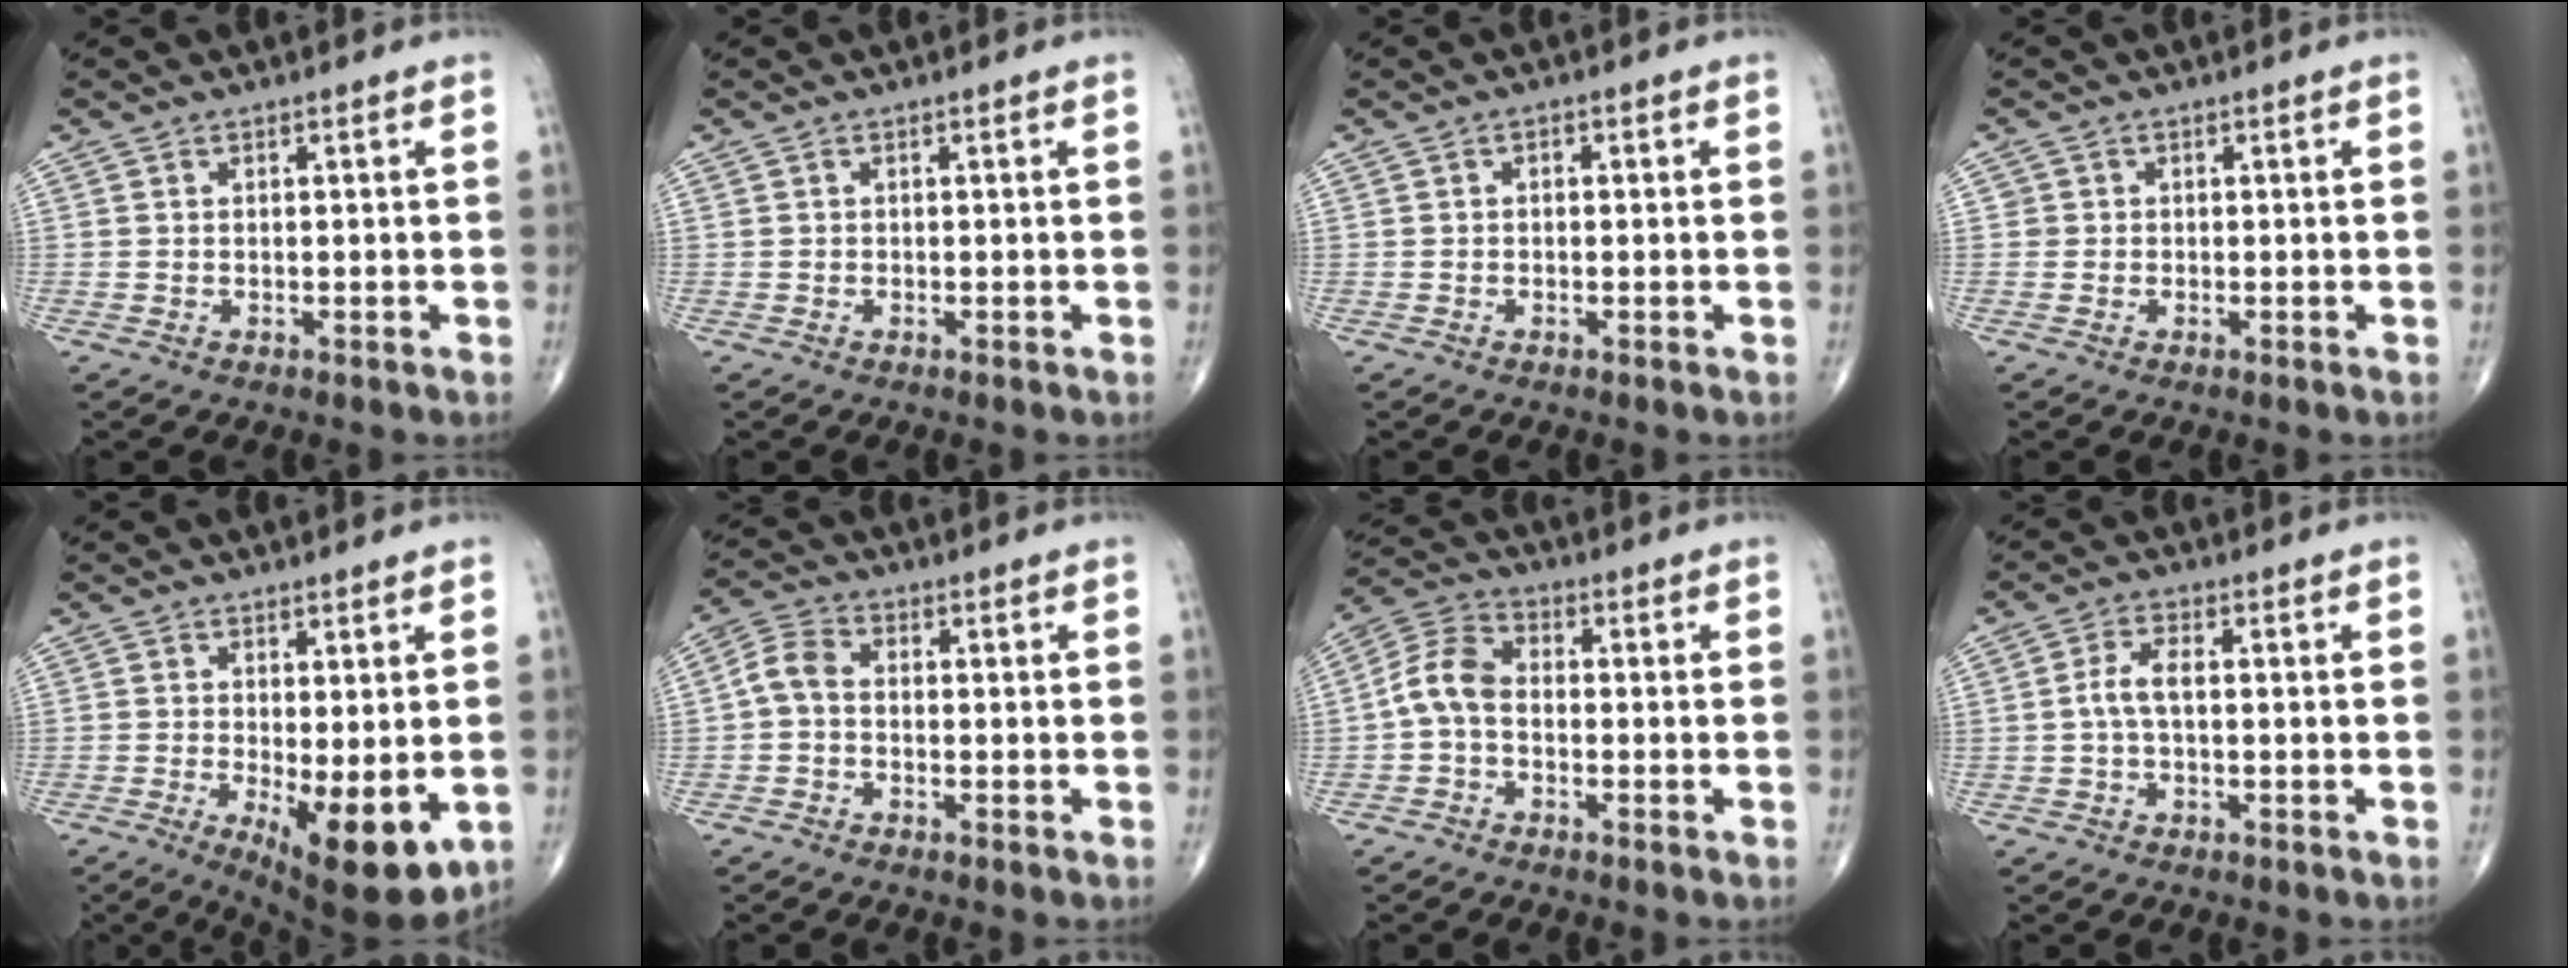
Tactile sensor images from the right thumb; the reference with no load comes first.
{"total": 0.0}
{"total": 0.7, "force": [0.1, 0.5, 0.6], "torque": [-0.006, 0.002, -0.002]}
{"total": 1.0, "force": [0.0, 1.0, 0.0], "torque": [0.008, 0.004, -0.001]}
{"total": 11.5, "force": [-2.5, 4.0, 10.5], "torque": [-0.144, -0.026, -0.023]}
{"total": 4.5, "force": [-0.6, 3.0, 3.3], "torque": [-0.062, 0.016, -0.025]}
{"total": 6.8, "force": [-1.2, 4.3, 5.1], "torque": [-0.099, 0.025, -0.038]}
{"total": 3.9, "force": [-0.1, 1.7, 3.5], "torque": [-0.079, 0.011, -0.005]}